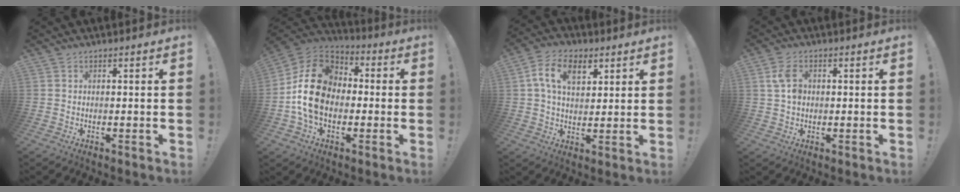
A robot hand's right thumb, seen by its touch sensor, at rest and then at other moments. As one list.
[{"total": 18.5, "force": [-1.0, 14.0, 12.0], "torque": [-0.213, 0.035, -0.006]}, {"total": 11.4, "force": [4.7, 7.1, 7.6], "torque": [-0.125, 0.003, 0.088]}, {"total": 5.3, "force": [1.0, 3.7, 3.7], "torque": [-0.062, 0.007, 0.020]}]